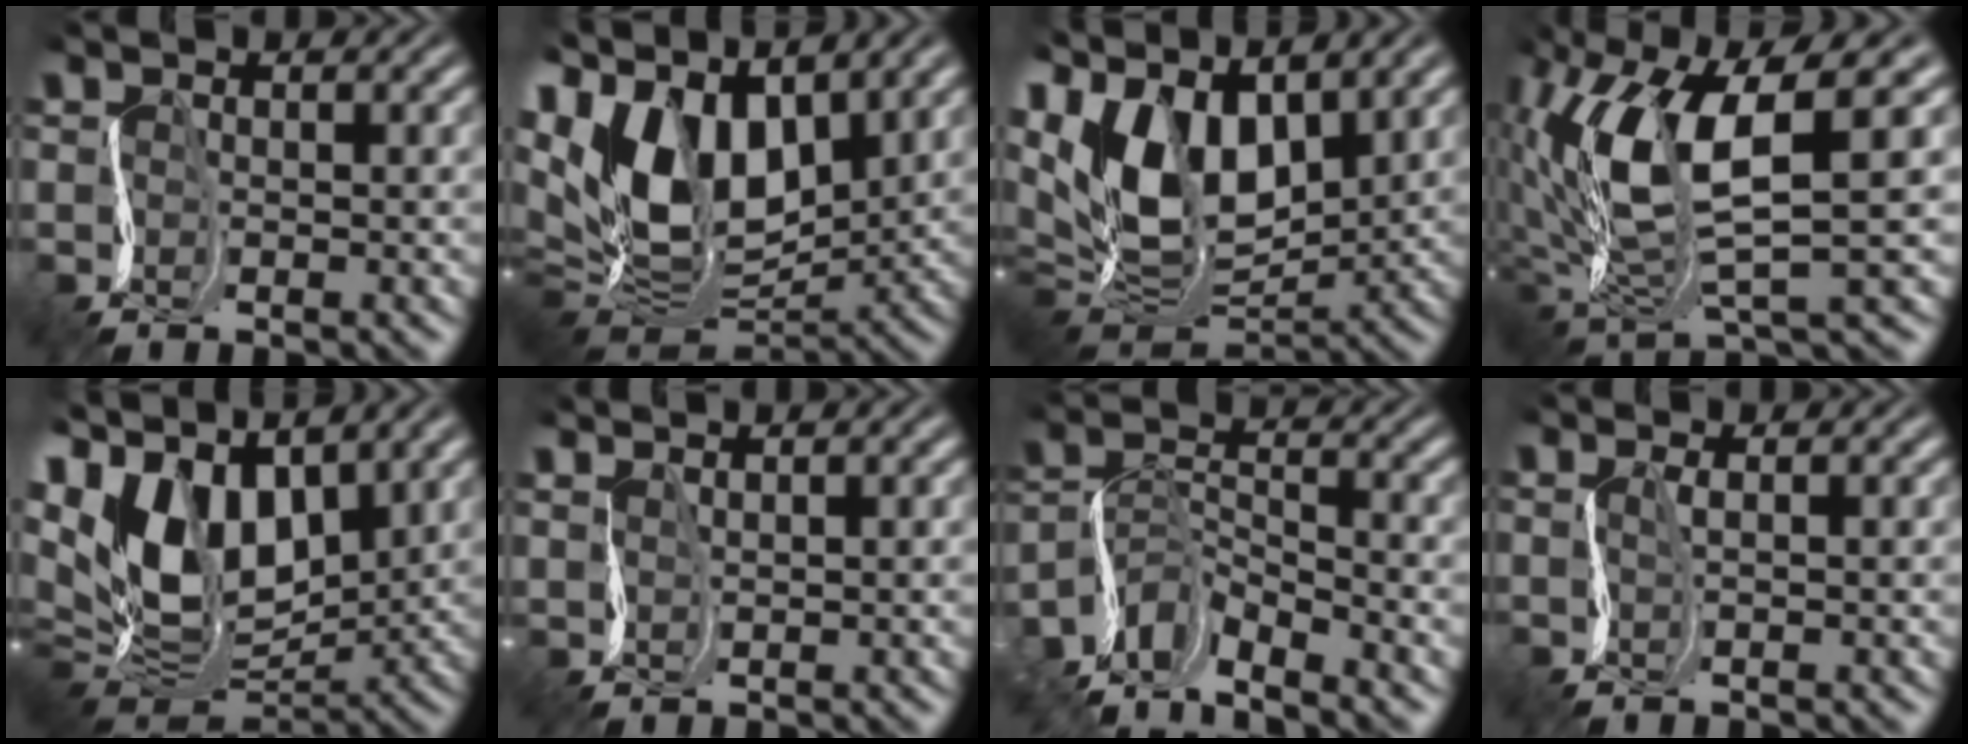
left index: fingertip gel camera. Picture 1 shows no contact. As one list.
[{"total": 12.1, "force": [5.9, 6.7, 8.1], "torque": [-0.172, 0.020, 0.103]}, {"total": 10.2, "force": [4.9, 5.7, 7.0], "torque": [-0.148, 0.012, 0.082]}, {"total": 8.2, "force": [1.9, 2.9, 7.4], "torque": [-0.164, 0.002, 0.041]}, {"total": 11.1, "force": [6.0, 6.1, 7.1], "torque": [-0.158, 0.022, 0.104]}, {"total": 1.8, "force": [1.6, -0.3, -0.6], "torque": [0.012, 0.008, 0.033]}, {"total": 6.4, "force": [-5.3, 2.3, 2.6], "torque": [-0.050, 0.005, -0.110]}, {"total": 0.9, "force": [0.8, -0.2, 0.3], "torque": [-0.008, 0.006, 0.015]}]